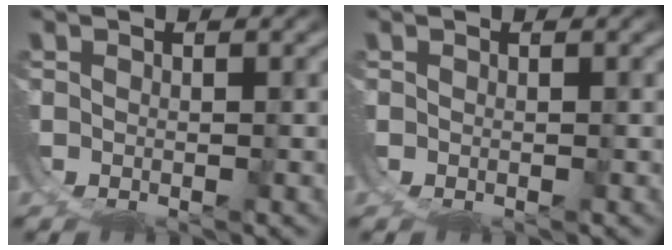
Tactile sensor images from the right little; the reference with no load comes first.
{"total": 0.0}